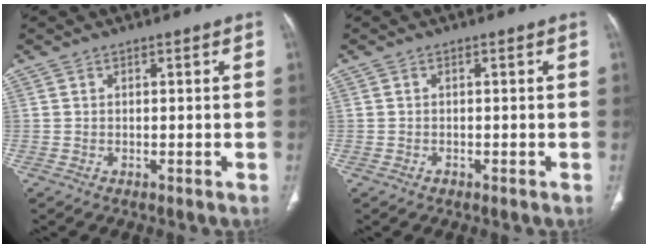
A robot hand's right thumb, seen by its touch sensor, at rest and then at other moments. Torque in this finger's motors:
{"motor_torque": [0.07, 0.18, -0.17, 0.13, 0.03]}